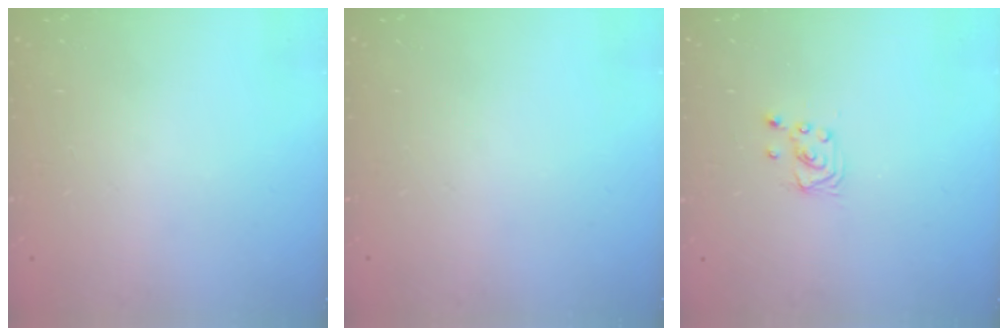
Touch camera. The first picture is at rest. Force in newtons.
{"total": 0.0}
{"total": 2.5, "press": 2.5, "slide": 0.2}